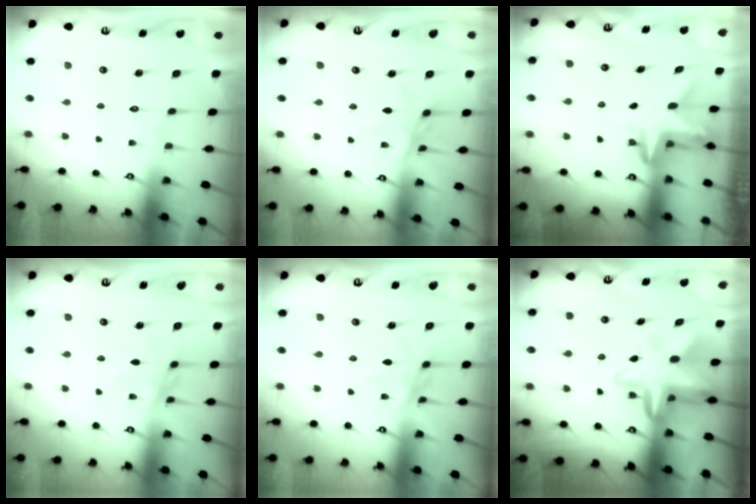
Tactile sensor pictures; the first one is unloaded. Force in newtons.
{"total": 3.3, "press": 3.3, "slide": 0.5}
{"total": 2.8, "press": 2.8, "slide": 0.1}
{"total": 2.9, "press": 2.8, "slide": 0.5}
{"total": 2.9, "press": 2.8, "slide": 0.5}
{"total": 10.4, "press": 10.0, "slide": 2.9}